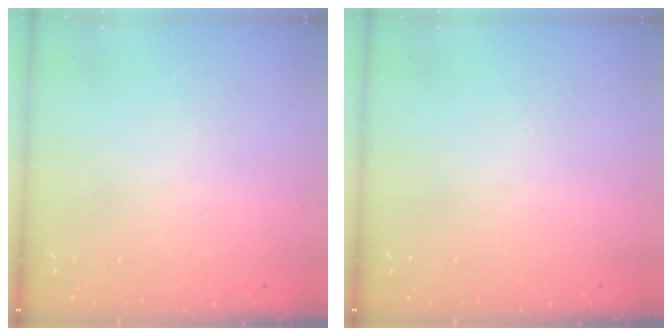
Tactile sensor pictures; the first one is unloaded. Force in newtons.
{"total": 0.0}